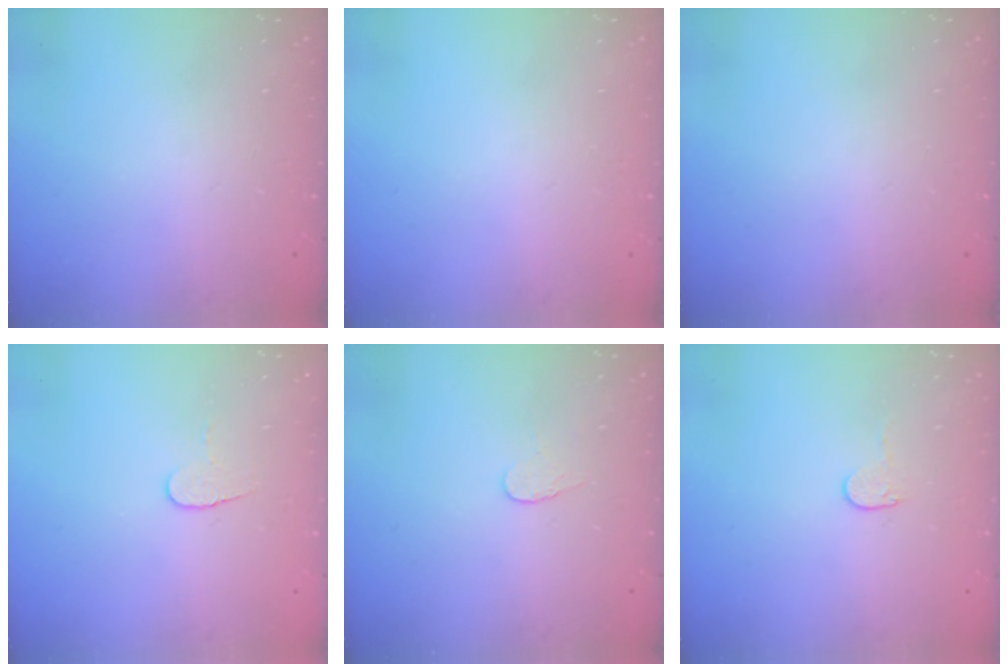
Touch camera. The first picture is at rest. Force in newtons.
{"total": 0.0}
{"total": 0.0}
{"total": 5.3, "press": 5.3, "slide": 0.5}
{"total": 3.8, "press": 3.8, "slide": 0.3}
{"total": 3.8, "press": 3.8, "slide": 0.4}